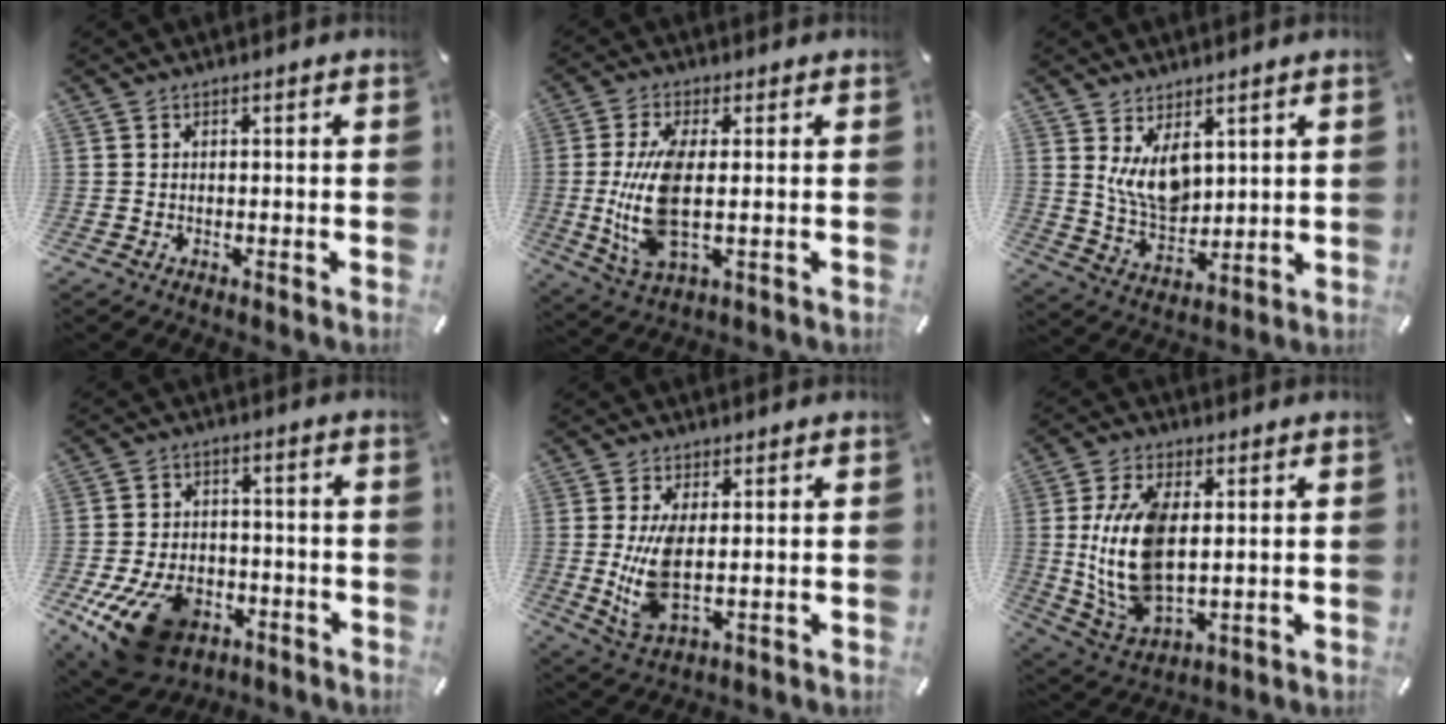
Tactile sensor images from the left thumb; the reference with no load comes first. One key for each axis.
{"total": 12.9, "fx": 0.4, "fy": 4.5, "fz": 12.1, "tx": -0.268, "ty": -0.026, "tz": 0.004}
{"total": 8.9, "fx": 3.9, "fy": 5.5, "fz": 5.8, "tx": -0.127, "ty": -0.021, "tz": 0.071}
{"total": 15.5, "fx": -7.8, "fy": 9.6, "fz": 9.3, "tx": -0.171, "ty": 0.046, "tz": -0.127}
{"total": 9.5, "fx": 0.8, "fy": 3.7, "fz": 8.7, "tx": -0.185, "ty": -0.022, "tz": 0.014}
{"total": 15.3, "fx": 1.8, "fy": 8.6, "fz": 12.6, "tx": -0.300, "ty": -0.013, "tz": 0.031}